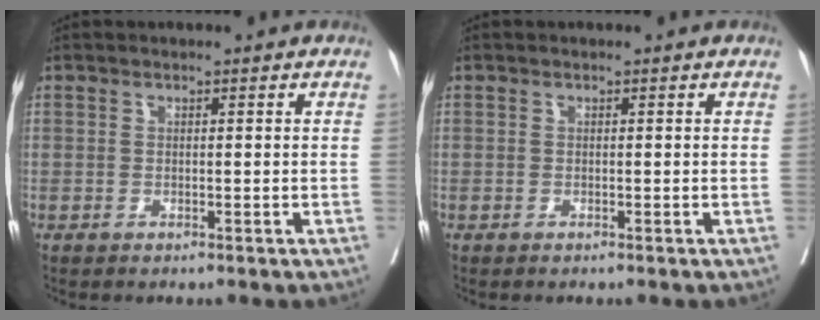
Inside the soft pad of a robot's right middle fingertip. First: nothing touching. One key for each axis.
{"total": 0.0}